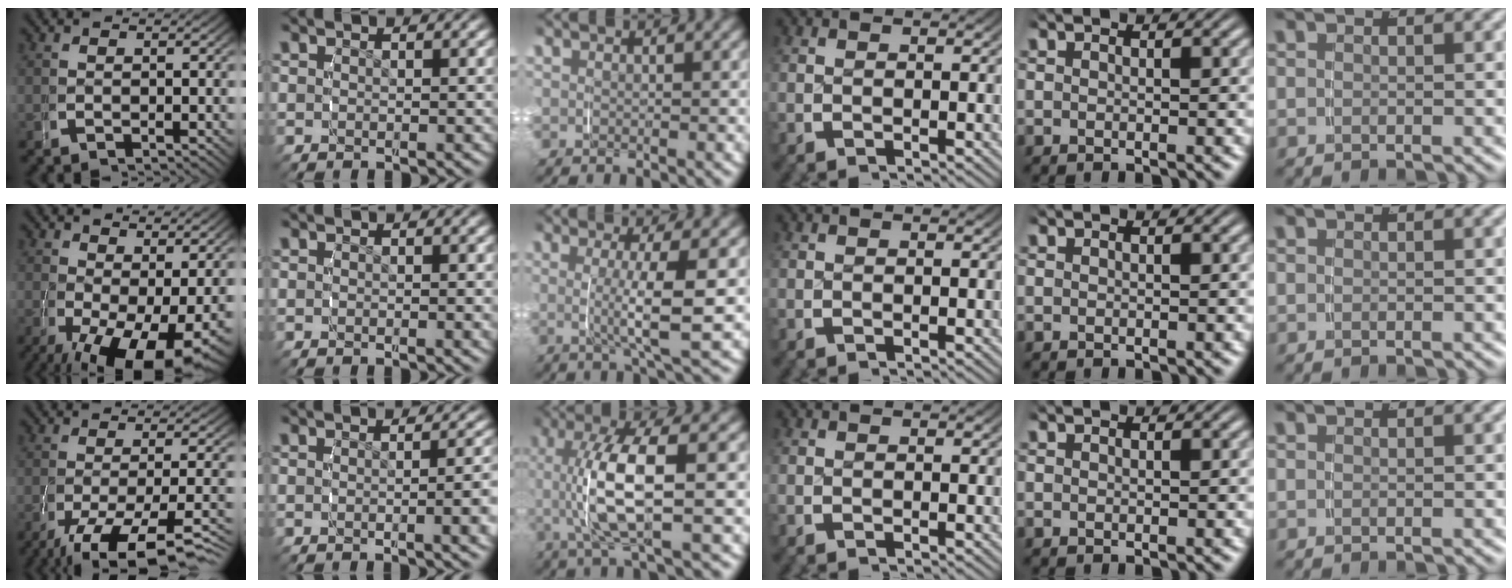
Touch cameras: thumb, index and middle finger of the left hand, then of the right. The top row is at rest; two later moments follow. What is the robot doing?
{"motion": "grasp_and_lifting", "object": "plastic wrap"}